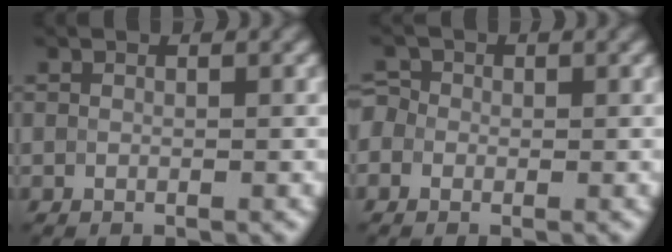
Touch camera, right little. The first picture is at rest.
{"total": 1.9, "force": [0.1, 1.8, 0.7], "torque": [-0.002, 0.012, -0.017]}